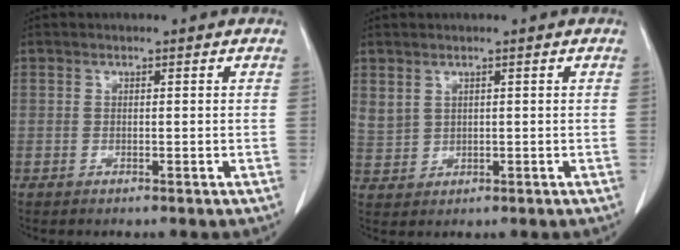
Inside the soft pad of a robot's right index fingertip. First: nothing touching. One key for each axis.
{"total": 2.8, "fx": 1.9, "fy": 1.9, "fz": 0.9, "tx": -0.016, "ty": 0.003, "tz": 0.050}